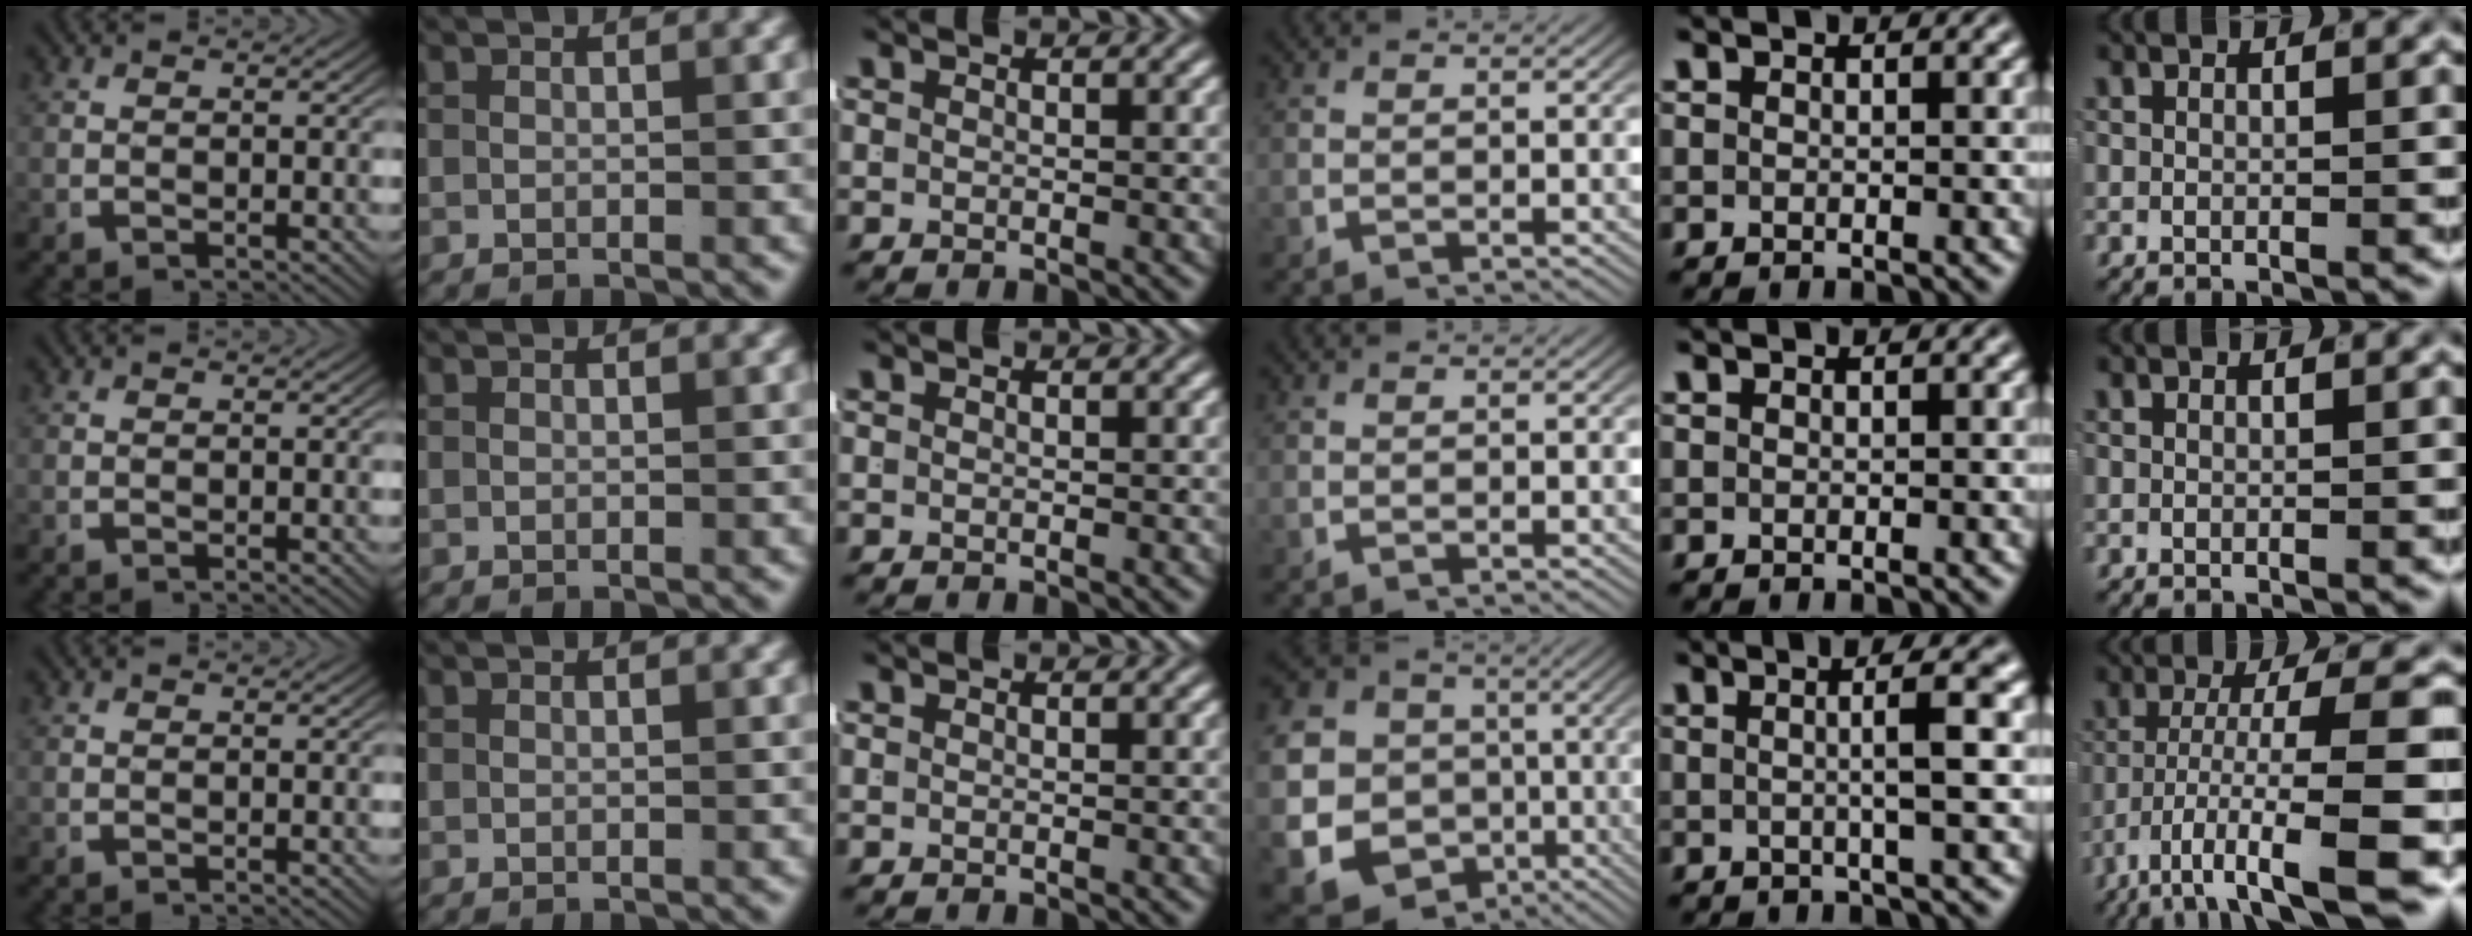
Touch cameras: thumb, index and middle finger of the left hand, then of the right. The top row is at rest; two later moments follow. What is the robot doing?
{"motion": "lift_and_place", "object": "shorts"}